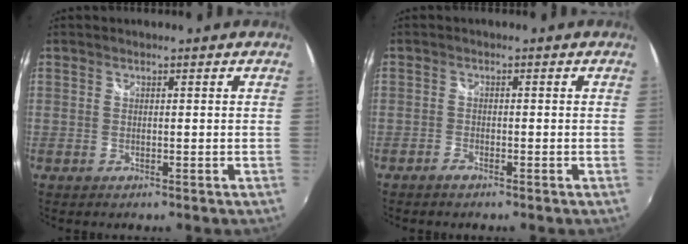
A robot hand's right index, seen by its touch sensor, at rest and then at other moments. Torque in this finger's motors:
{"motor_torque": [0.16, -0.15, 0.11, 0.01]}